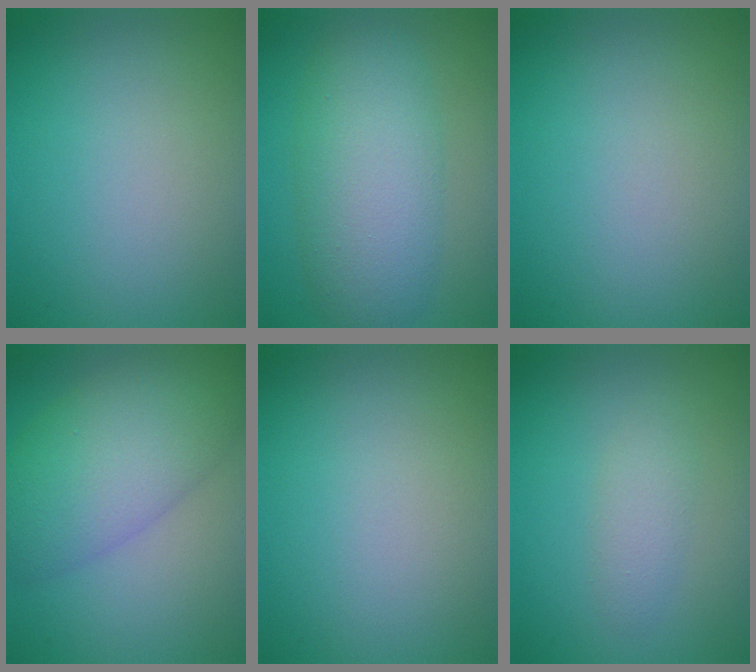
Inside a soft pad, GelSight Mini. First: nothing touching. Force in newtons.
{"total": 7.5, "press": 7.5, "slide": 0.3}
{"total": 0.0}
{"total": 8.0, "press": 8.0, "slide": 0.2}
{"total": 0.0}
{"total": 1.8, "press": 1.8, "slide": 0.0}